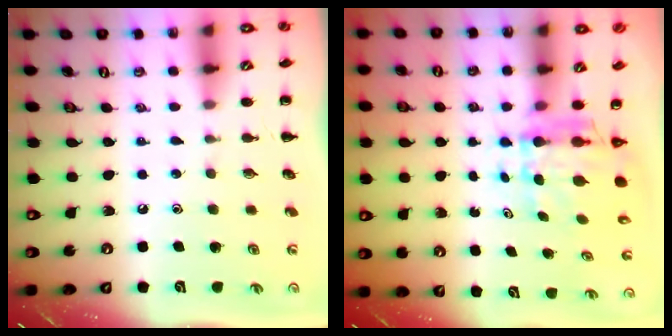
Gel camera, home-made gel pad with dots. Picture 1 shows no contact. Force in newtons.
{"total": 6.1, "press": 5.8, "slide": 1.8}